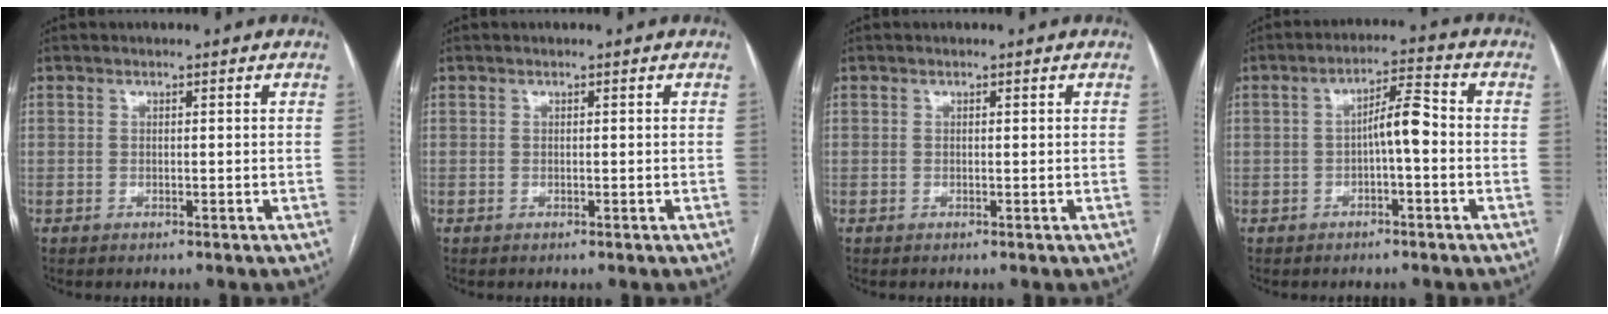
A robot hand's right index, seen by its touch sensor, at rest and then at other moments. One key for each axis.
{"total": 0.0}
{"total": 0.0}
{"total": 5.3, "fx": -0.8, "fy": 1.0, "fz": 5.1, "tx": -0.082, "ty": 0.021, "tz": -0.012}